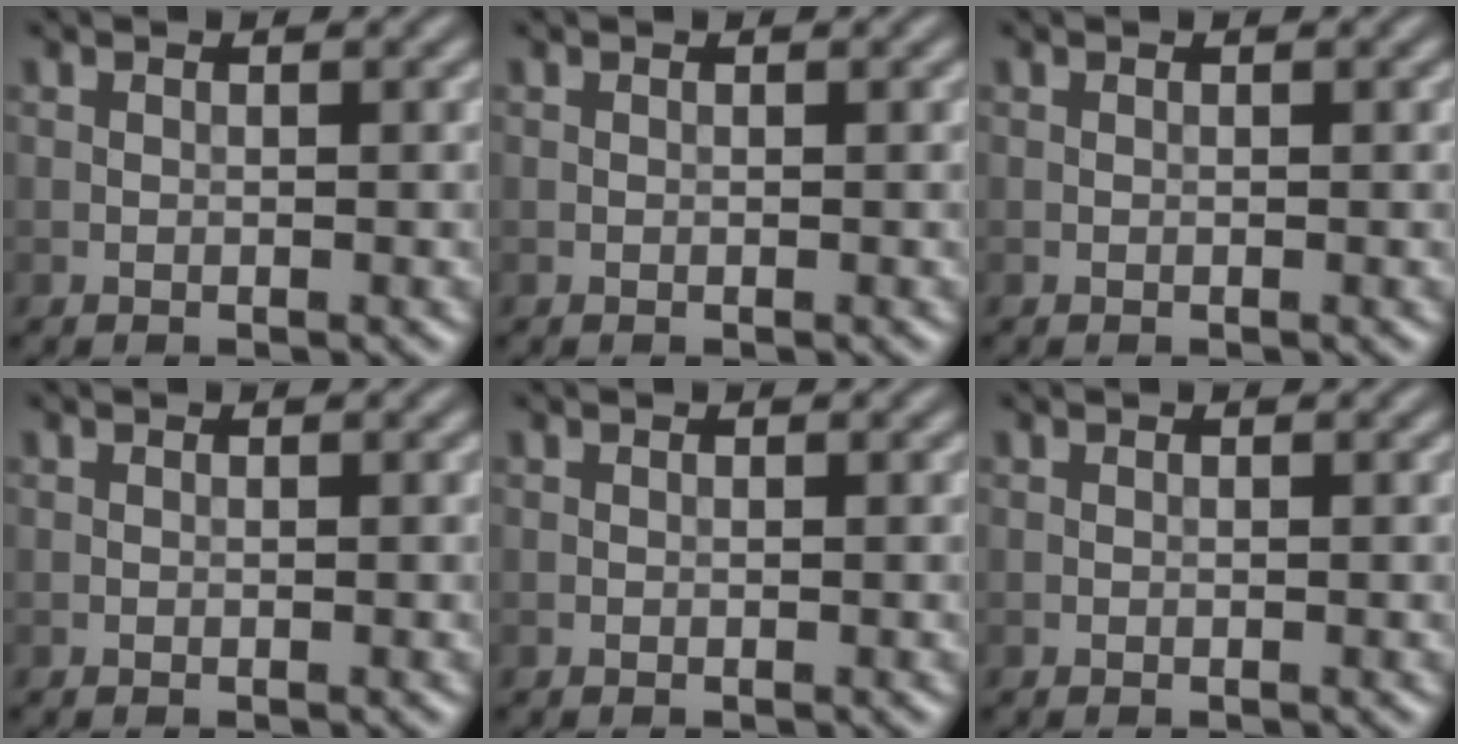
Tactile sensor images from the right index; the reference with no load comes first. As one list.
[{"total": 0.0}, {"total": 0.0}, {"total": 0.0}, {"total": 0.0}, {"total": 0.0}]